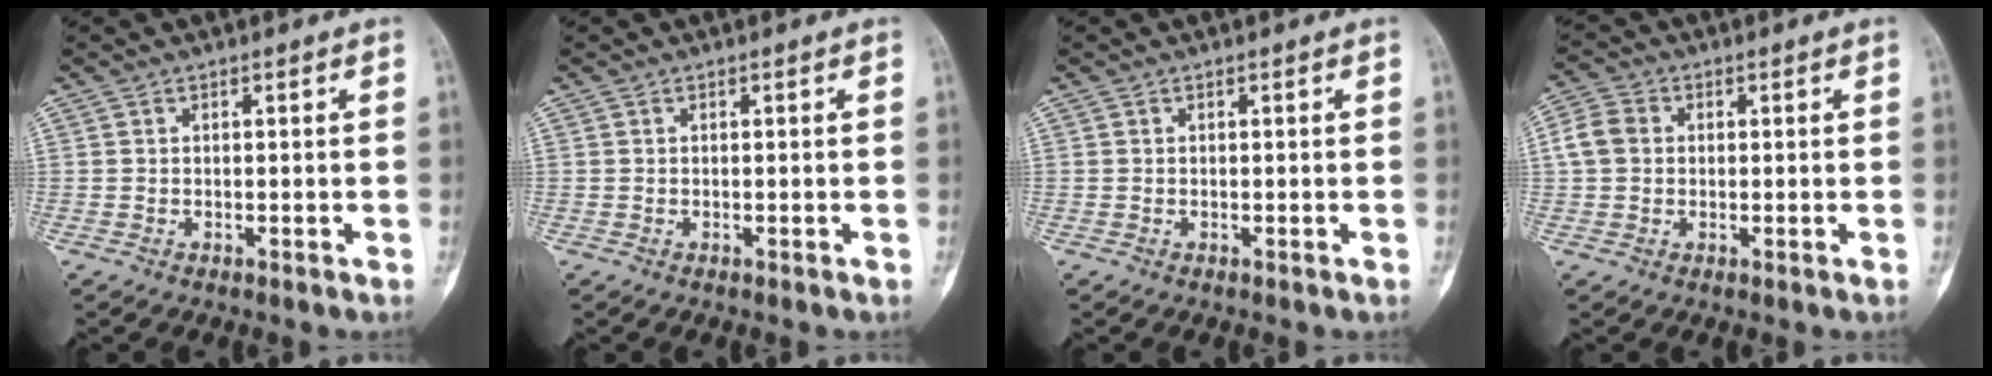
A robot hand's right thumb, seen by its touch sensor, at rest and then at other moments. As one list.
[{"total": 0.0}, {"total": 0.0}, {"total": 5.0, "force": [0.5, 4.2, 2.8], "torque": [-0.056, 0.013, 0.003]}]